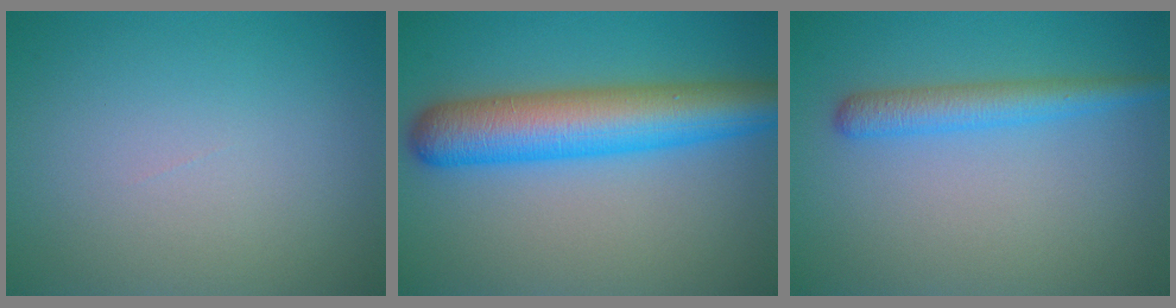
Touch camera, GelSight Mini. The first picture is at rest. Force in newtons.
{"total": 8.4, "press": 8.4, "slide": 0.2}
{"total": 3.0, "press": 3.0, "slide": 0.2}